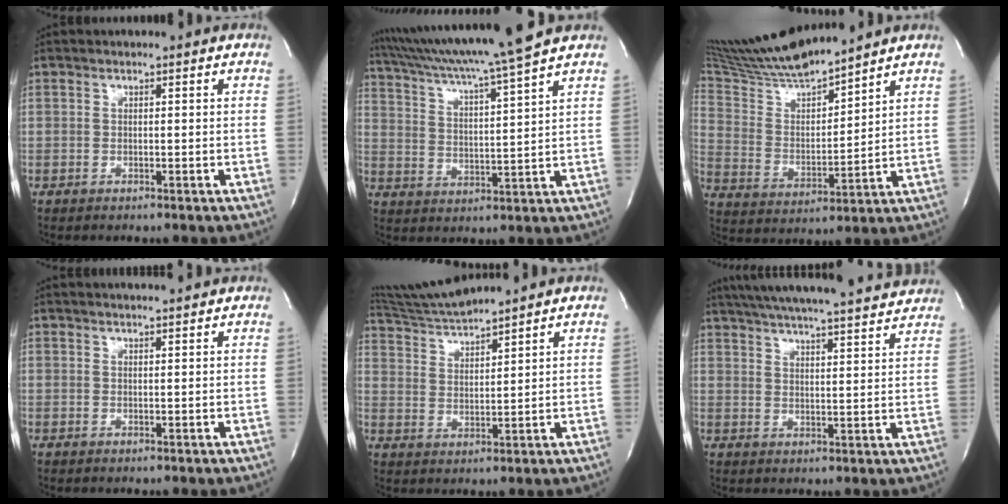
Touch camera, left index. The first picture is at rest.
{"total": 14.9, "force": [13.0, -2.5, 6.9], "torque": [-0.125, -0.014, 0.202]}
{"total": 16.1, "force": [14.9, 0.8, 6.3], "torque": [-0.124, -0.001, 0.280]}
{"total": 4.0, "force": [3.8, 0.0, 1.4], "torque": [-0.018, 0.016, 0.043]}
{"total": 7.6, "force": [7.3, -1.3, 1.7], "torque": [-0.047, 0.007, 0.150]}
{"total": 23.8, "force": [21.8, 2.2, 9.4], "torque": [-0.161, 0.002, 0.286]}